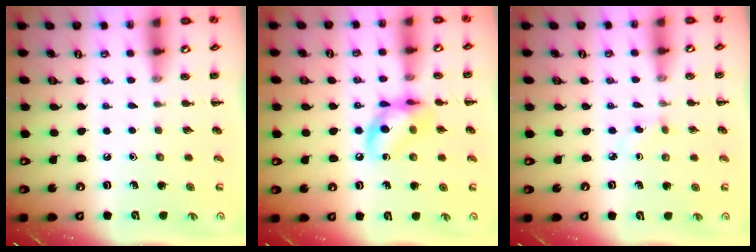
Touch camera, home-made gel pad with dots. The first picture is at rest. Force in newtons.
{"total": 12.6, "press": 12.4, "slide": 2.2}
{"total": 3.0, "press": 2.8, "slide": 1.1}